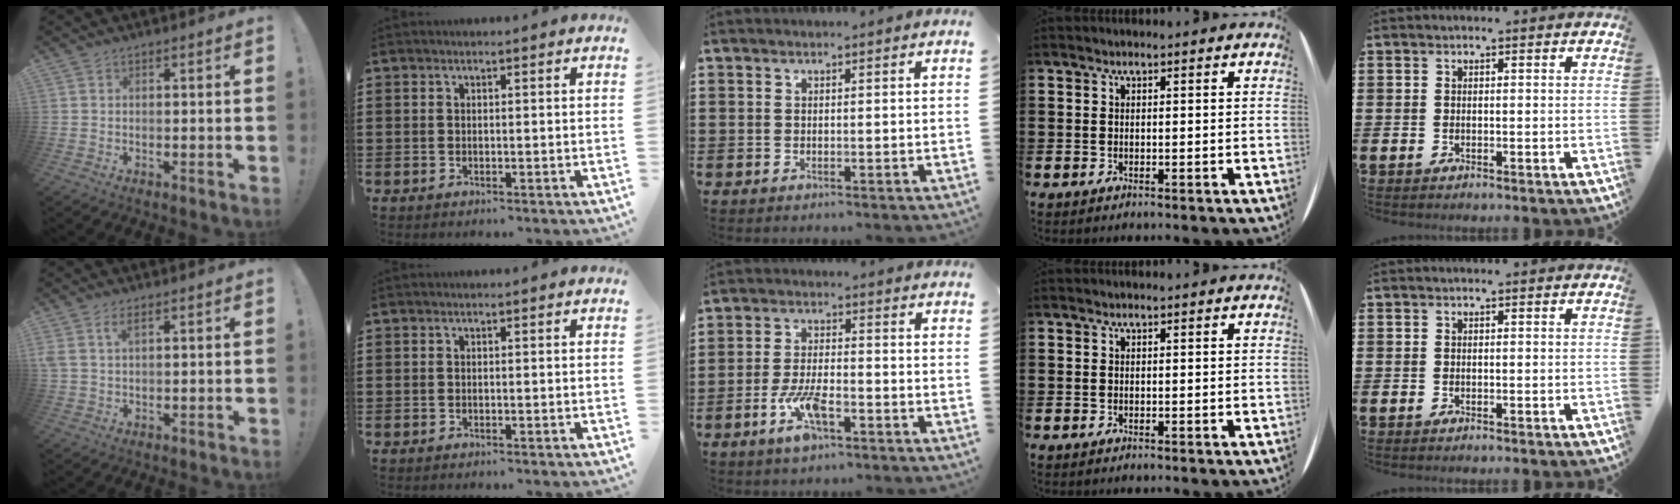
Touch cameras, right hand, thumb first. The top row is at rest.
{"thumb": {"total": 3.6, "force": [1.7, 1.4, 2.8], "torque": [-0.065, -0.003, 0.030]}, "middle": {"total": 7.1, "force": [-3.5, 2.4, 5.7], "torque": [-0.117, -0.002, -0.064]}}